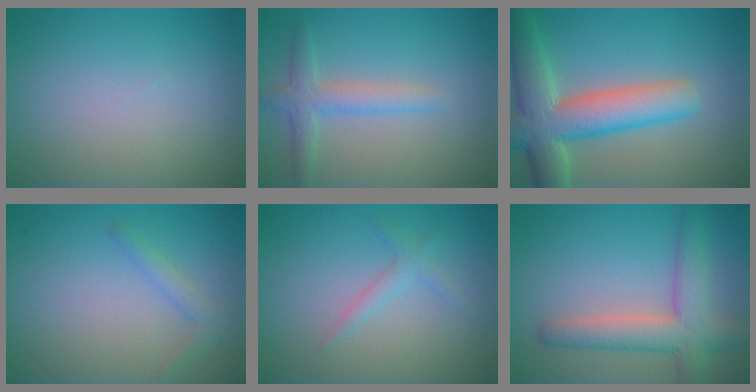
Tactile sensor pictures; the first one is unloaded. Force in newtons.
{"total": 2.8, "press": 2.8, "slide": 0.1}
{"total": 8.6, "press": 8.6, "slide": 0.7}
{"total": 1.4, "press": 1.4, "slide": 0.1}
{"total": 1.4, "press": 1.4, "slide": 0.1}
{"total": 5.4, "press": 5.4, "slide": 0.4}